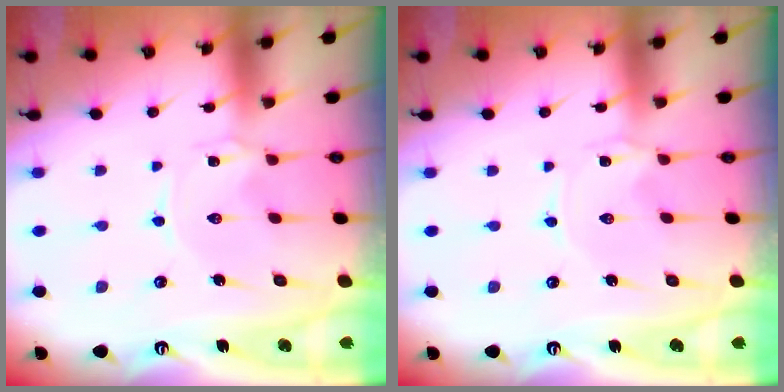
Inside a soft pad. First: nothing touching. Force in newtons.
{"total": 0.0}